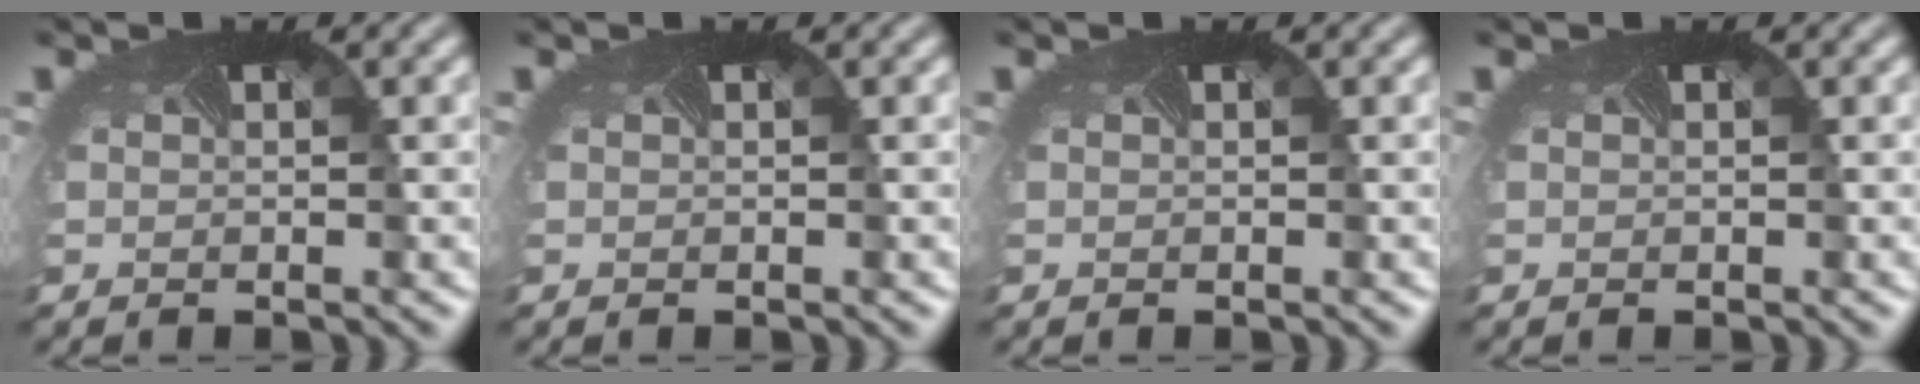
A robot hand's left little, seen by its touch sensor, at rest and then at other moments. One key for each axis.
{"total": 0.0}
{"total": 0.0}
{"total": 0.0}